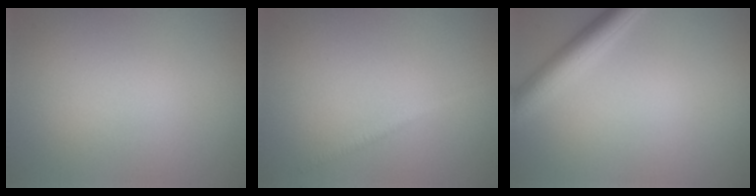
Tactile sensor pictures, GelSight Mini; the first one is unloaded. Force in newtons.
{"total": 0.9, "press": 0.9, "slide": 0.1}
{"total": 3.6, "press": 3.6, "slide": 0.1}